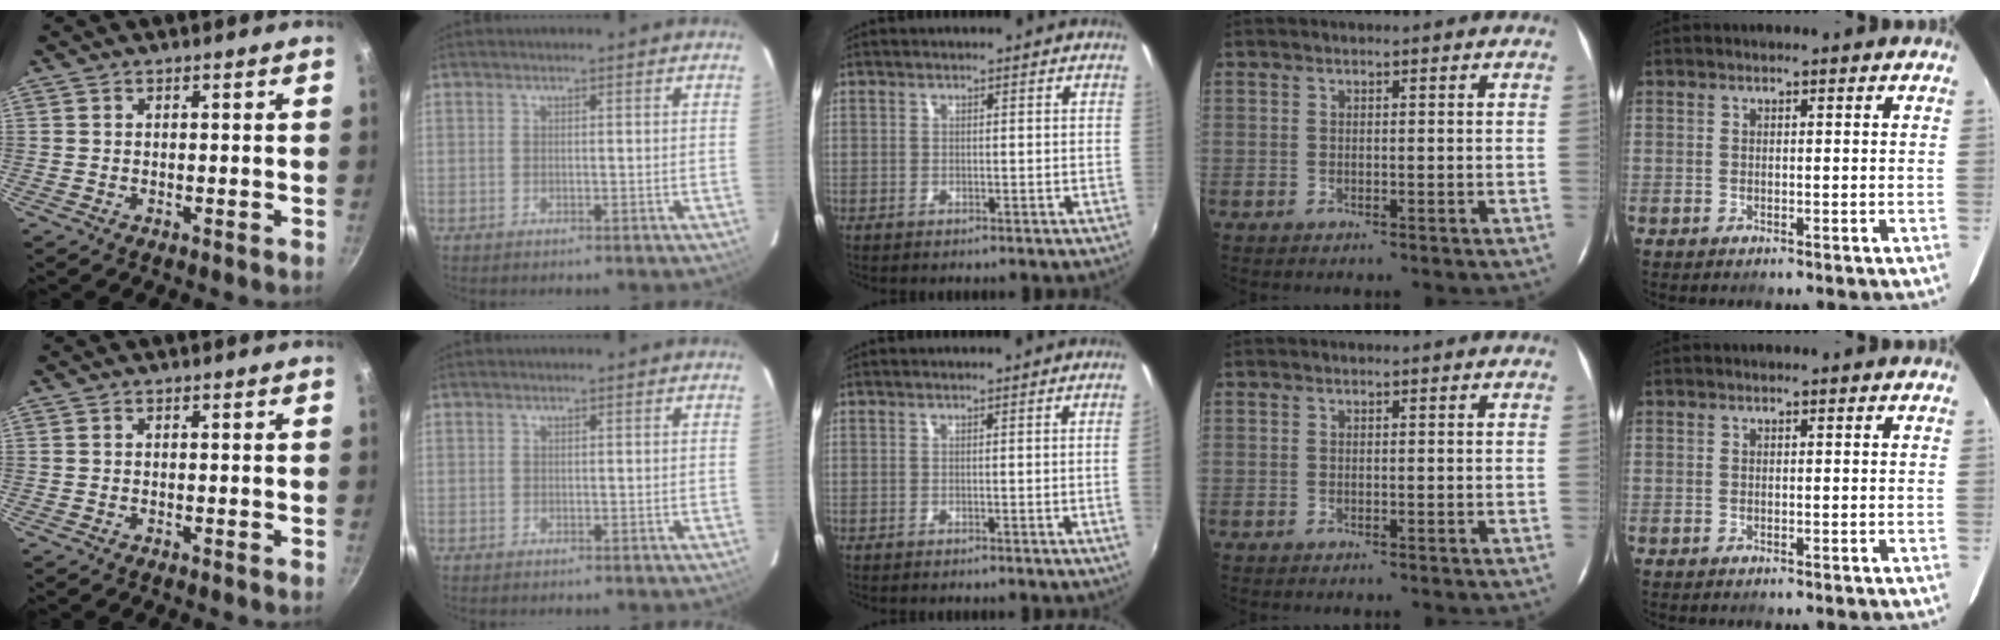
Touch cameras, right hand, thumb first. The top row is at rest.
{"middle": {"total": 1.6, "force": [-0.1, -0.9, 1.3], "torque": [-0.012, -0.014, -0.001]}}